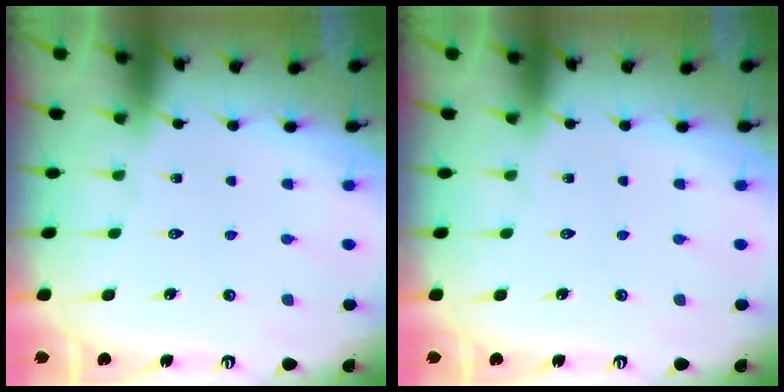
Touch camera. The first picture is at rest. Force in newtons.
{"total": 0.0}